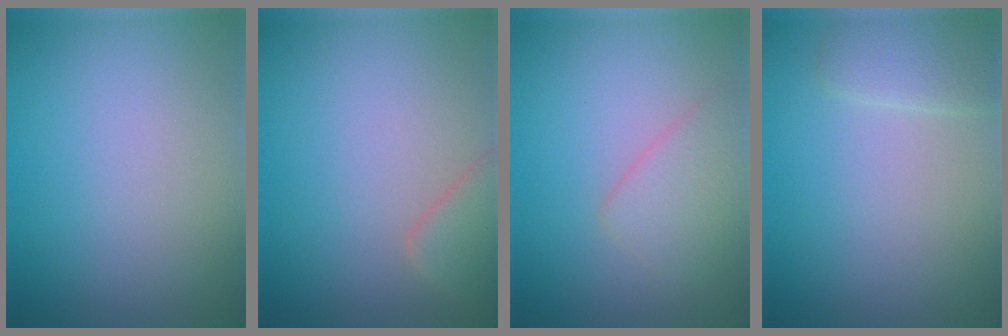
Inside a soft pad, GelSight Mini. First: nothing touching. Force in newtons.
{"total": 2.4, "press": 2.4, "slide": 0.2}
{"total": 2.4, "press": 2.4, "slide": 0.1}
{"total": 2.1, "press": 2.0, "slide": 0.1}